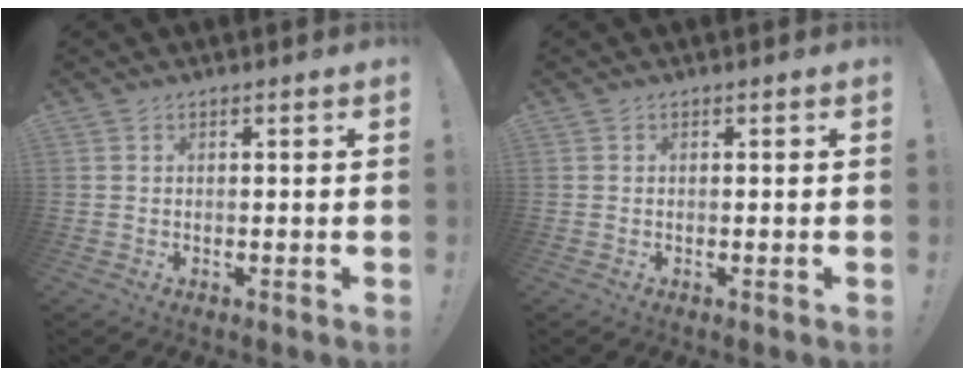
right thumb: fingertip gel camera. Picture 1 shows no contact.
{"total": 0.0}